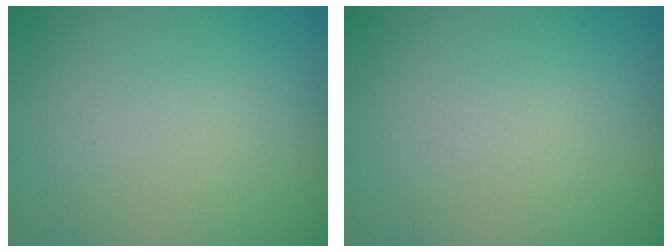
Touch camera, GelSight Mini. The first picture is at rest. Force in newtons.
{"total": 0.0}